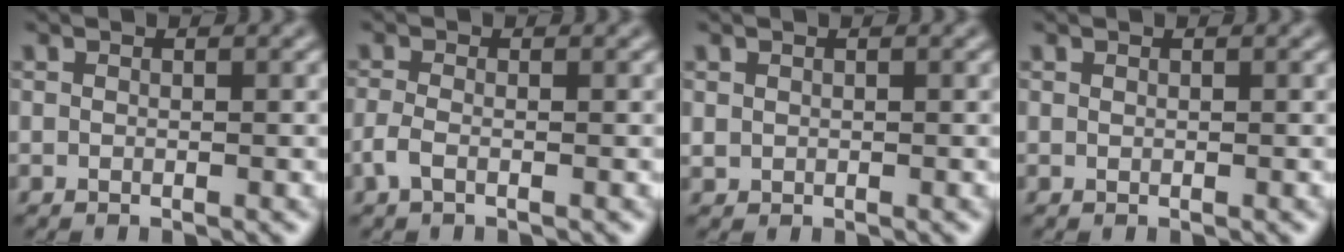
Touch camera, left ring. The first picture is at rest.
{"total": 1.5, "force": [-0.7, 0.5, 1.2], "torque": [-0.033, 0.000, -0.019]}
{"total": 0.5, "force": [0.2, 0.4, 0.1], "torque": [0.000, -0.002, 0.008]}
{"total": 0.0}